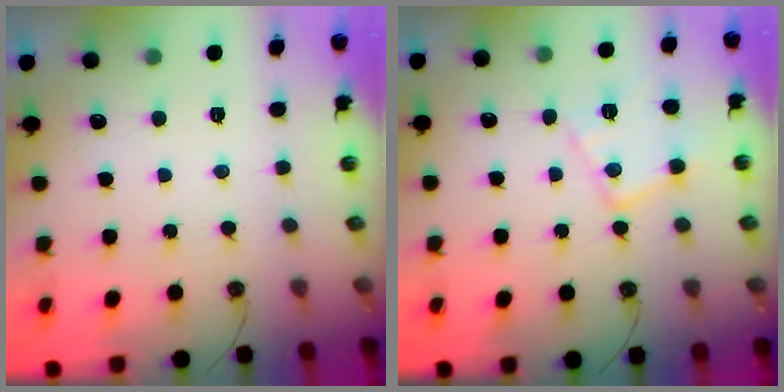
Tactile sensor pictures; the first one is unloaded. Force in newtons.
{"total": 12.8, "press": 12.8, "slide": 0.8}